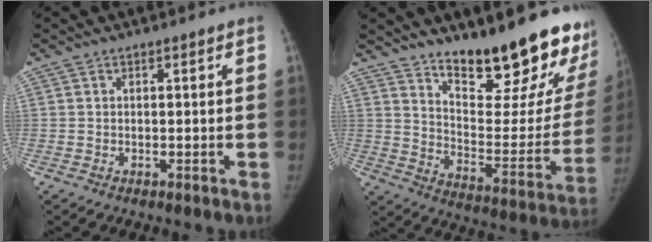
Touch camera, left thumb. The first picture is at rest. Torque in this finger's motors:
{"motor_torque": [0.63, -0.08, 1.48, -1.29, 0.06]}